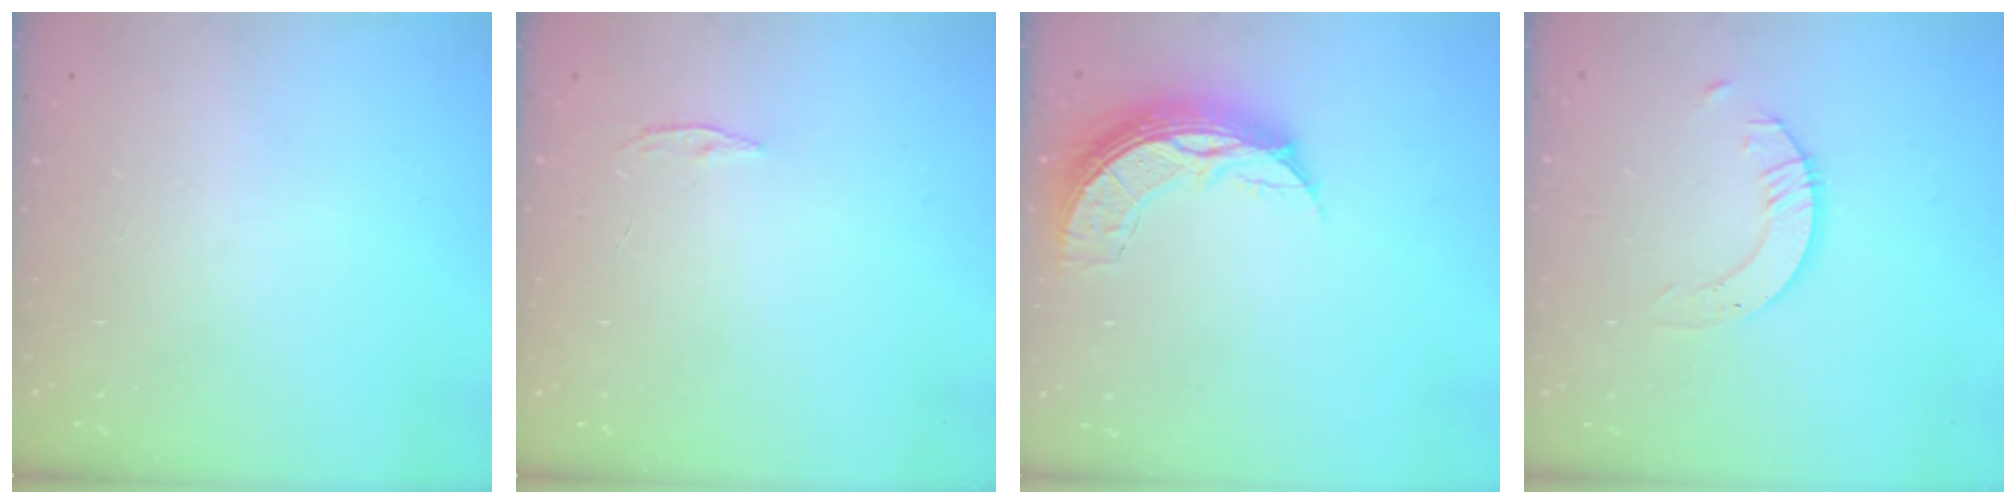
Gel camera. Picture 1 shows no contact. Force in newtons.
{"total": 3.2, "press": 3.2, "slide": 0.4}
{"total": 9.8, "press": 9.8, "slide": 0.7}
{"total": 2.4, "press": 2.4, "slide": 0.2}